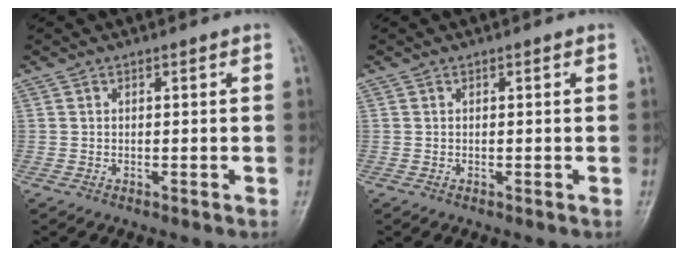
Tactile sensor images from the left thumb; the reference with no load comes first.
{"total": 0.0}